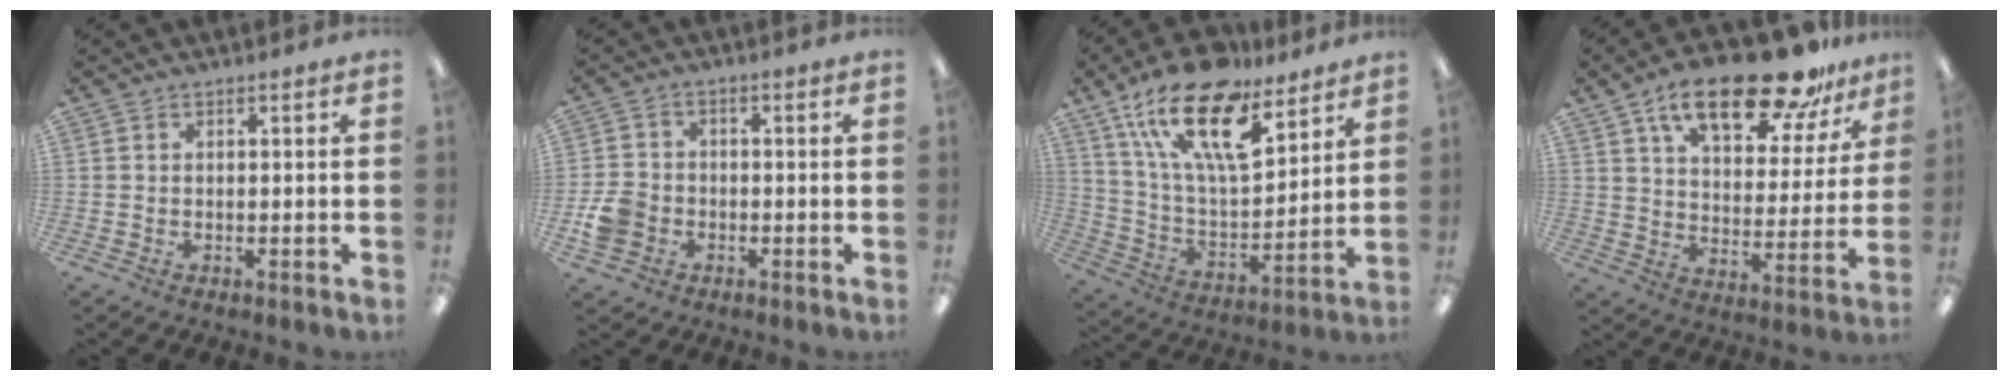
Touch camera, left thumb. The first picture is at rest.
{"total": 6.0, "force": [-2.2, 4.9, 2.8], "torque": [-0.049, 0.013, -0.040]}
{"total": 21.4, "force": [14.0, 8.7, 13.7], "torque": [-0.256, -0.075, 0.246]}
{"total": 21.4, "force": [14.3, 8.7, 13.4], "torque": [-0.204, -0.078, 0.238]}